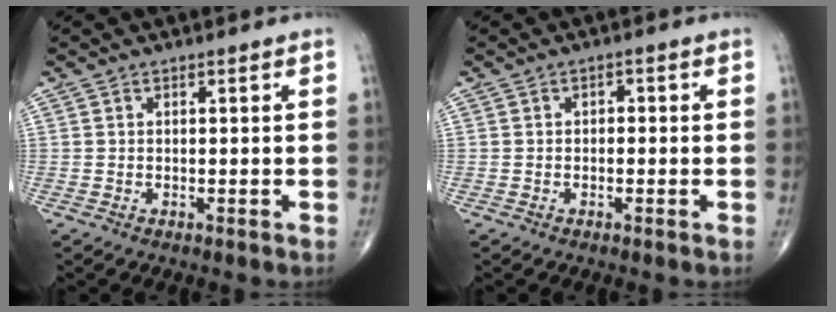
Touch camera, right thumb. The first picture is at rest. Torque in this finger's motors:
{"motor_torque": [-0.04, -0.16, -0.20, 0.04, 0.02]}